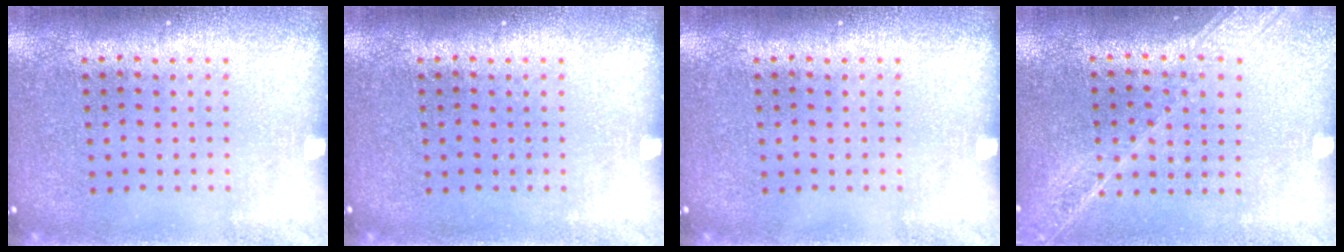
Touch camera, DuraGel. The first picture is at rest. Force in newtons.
{"total": 0.0}
{"total": 0.0}
{"total": 1.6, "press": 1.4, "slide": 0.8}